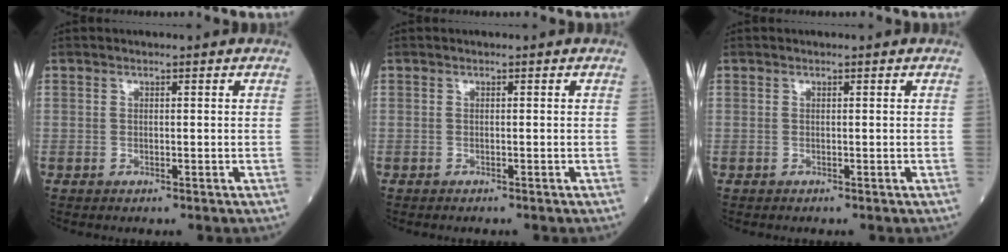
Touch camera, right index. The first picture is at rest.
{"total": 0.7, "force": [-0.6, -0.1, 0.3], "torque": [-0.003, 0.001, -0.010]}
{"total": 0.0}